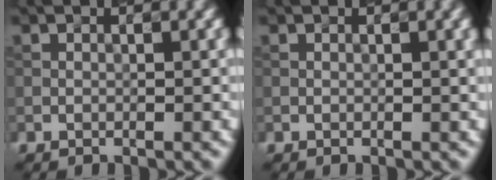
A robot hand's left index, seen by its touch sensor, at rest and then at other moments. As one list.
[{"total": 0.8, "force": [0.3, 0.1, 0.7], "torque": [-0.010, 0.003, 0.003]}]